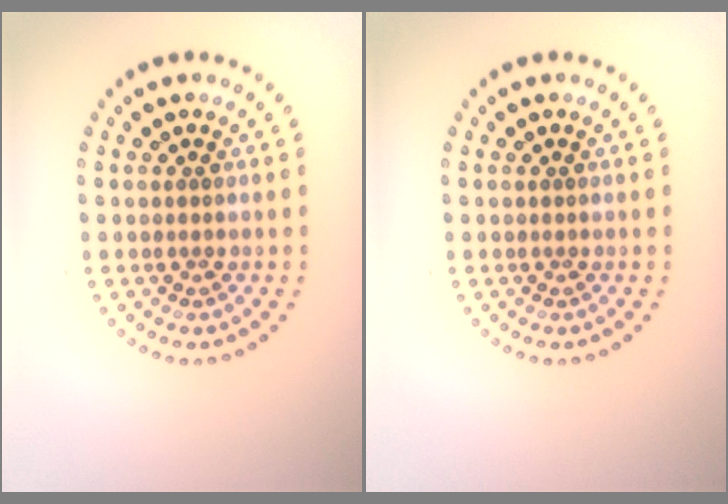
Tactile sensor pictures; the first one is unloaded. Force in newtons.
{"total": 0.0}